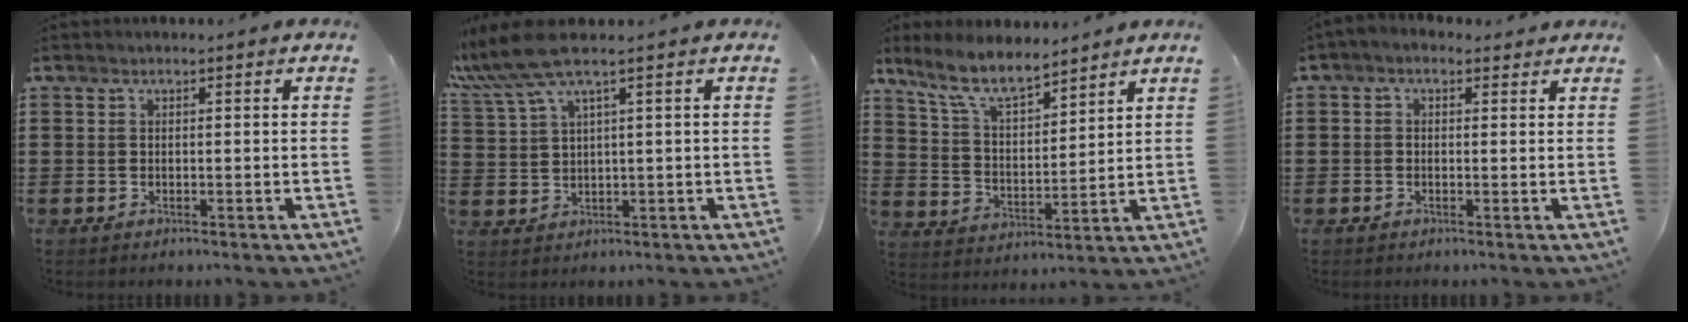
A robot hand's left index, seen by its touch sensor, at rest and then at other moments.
{"total": 5.8, "force": [3.5, 0.5, 4.6], "torque": [-0.114, -0.008, 0.058]}
{"total": 8.5, "force": [7.2, 1.9, 4.0], "torque": [-0.103, -0.021, 0.131]}
{"total": 1.3, "force": [-0.3, 1.1, 0.7], "torque": [-0.016, 0.005, -0.006]}